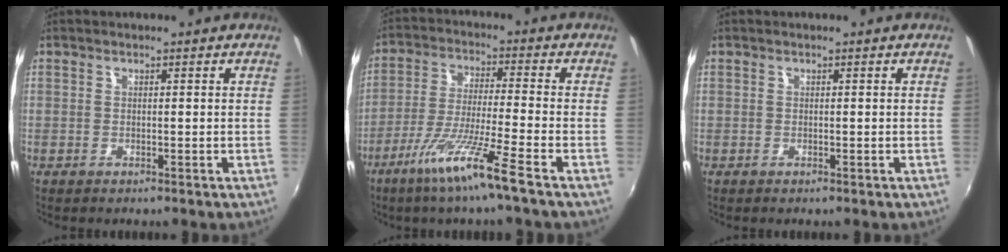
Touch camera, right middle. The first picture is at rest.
{"total": 10.8, "force": [-6.7, -1.1, 8.4], "torque": [-0.171, -0.014, -0.124]}
{"total": 0.0}